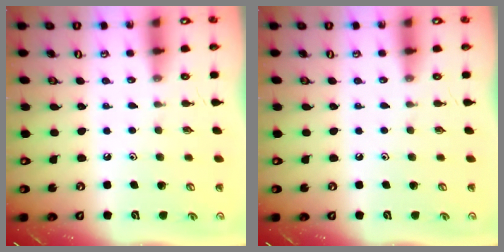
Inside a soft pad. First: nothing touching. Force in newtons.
{"total": 0.0}